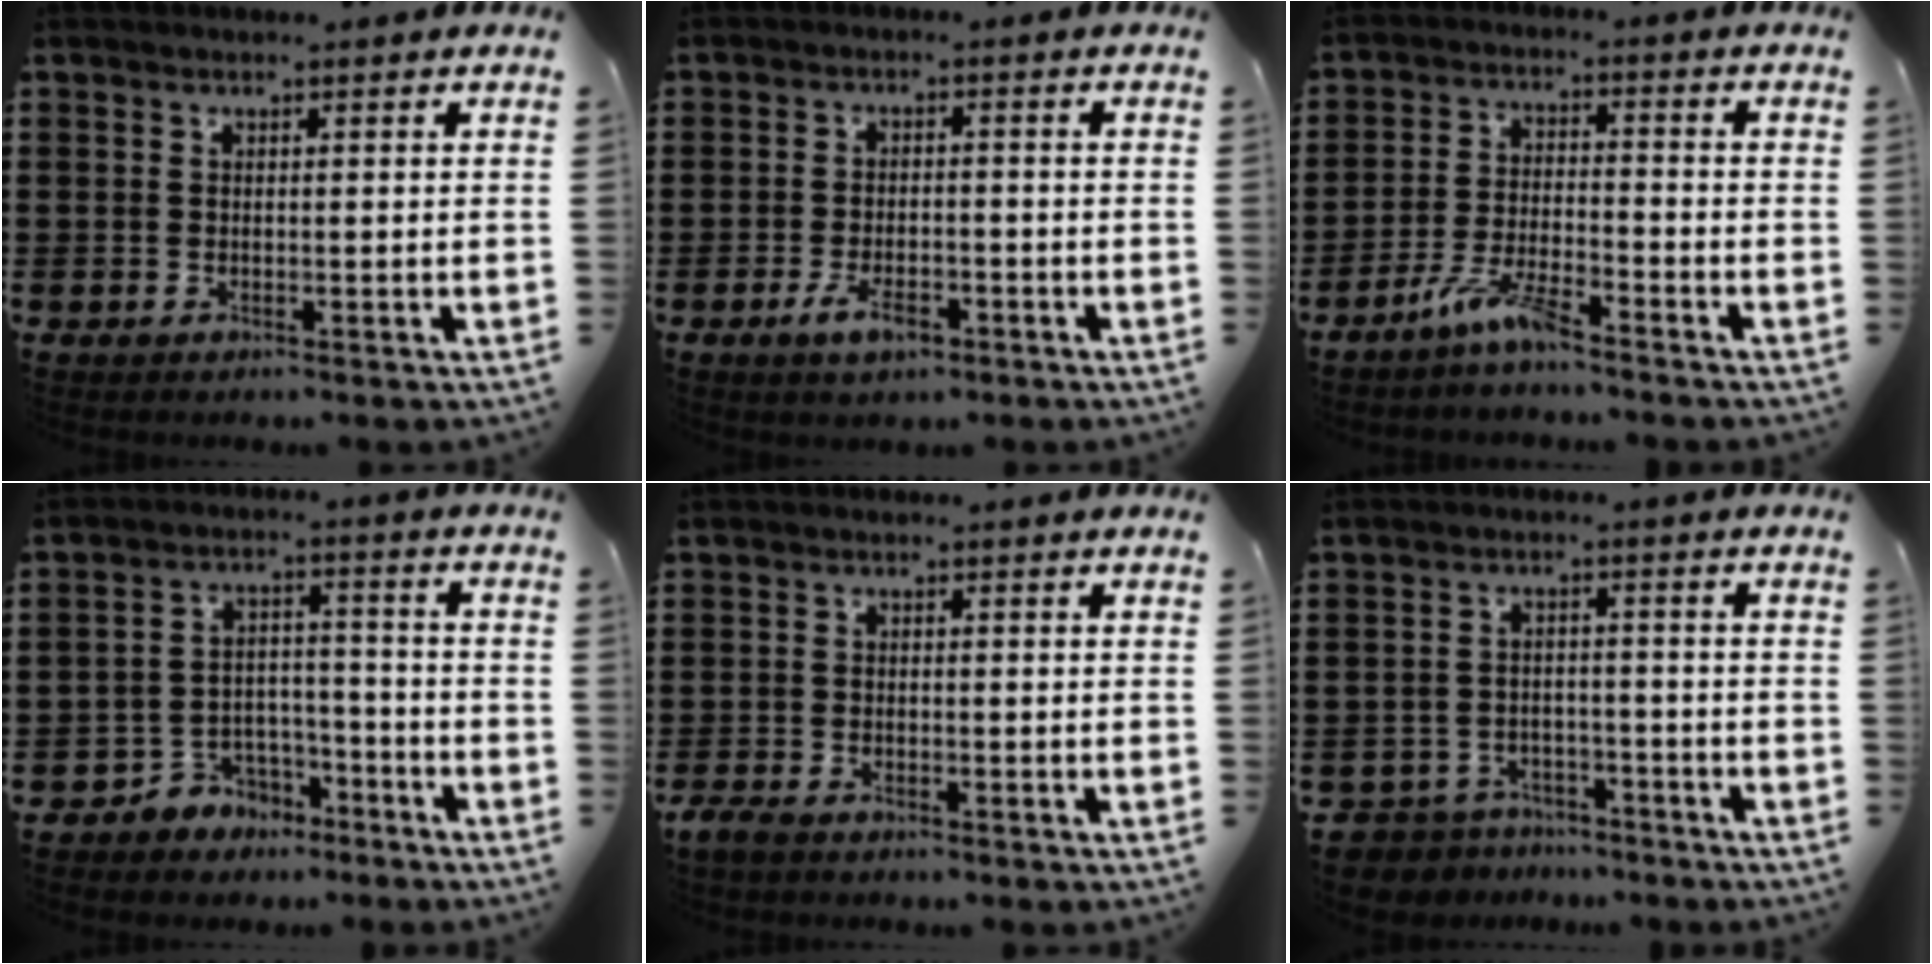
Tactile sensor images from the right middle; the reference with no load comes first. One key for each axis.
{"total": 4.2, "fx": -2.3, "fy": 1.8, "fz": 3.1, "tx": -0.064, "ty": -0.001, "tz": -0.044}
{"total": 6.0, "fx": -4.9, "fy": 0.7, "fz": 3.4, "tx": -0.081, "ty": -0.006, "tz": -0.096}
{"total": 4.6, "fx": -4.0, "fy": 2.3, "fz": 0.1, "tx": -0.013, "ty": 0.008, "tz": -0.082}
{"total": 1.8, "fx": -1.5, "fy": 0.6, "fz": 0.8, "tx": -0.032, "ty": -0.004, "tz": -0.034}
{"total": 4.1, "fx": -4.0, "fy": 0.9, "fz": -0.2, "tx": -0.020, "ty": -0.002, "tz": -0.089}